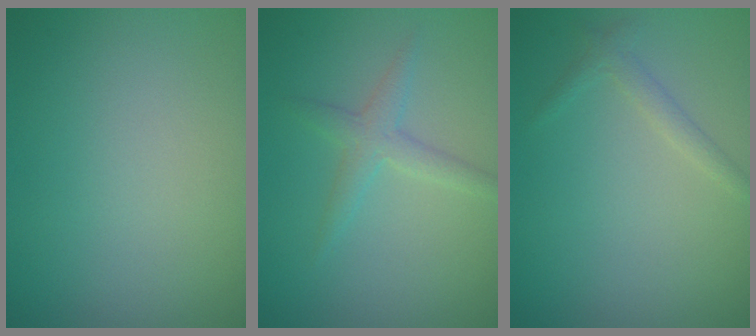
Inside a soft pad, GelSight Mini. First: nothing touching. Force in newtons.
{"total": 2.0, "press": 2.0, "slide": 0.2}
{"total": 1.2, "press": 1.2, "slide": 0.1}